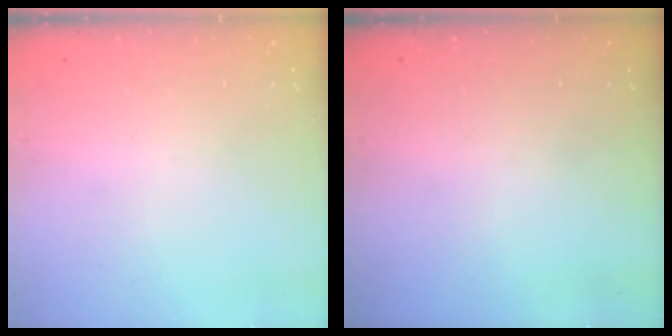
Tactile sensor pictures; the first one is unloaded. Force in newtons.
{"total": 0.0}